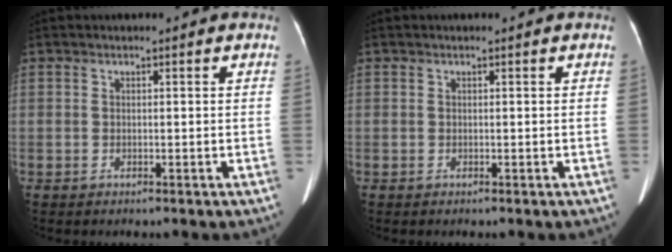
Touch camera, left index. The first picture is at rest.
{"total": 0.0}